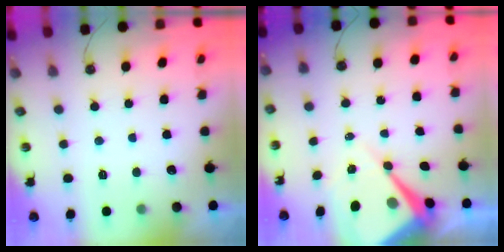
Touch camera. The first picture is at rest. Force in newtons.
{"total": 10.5, "press": 10.5, "slide": 0.8}